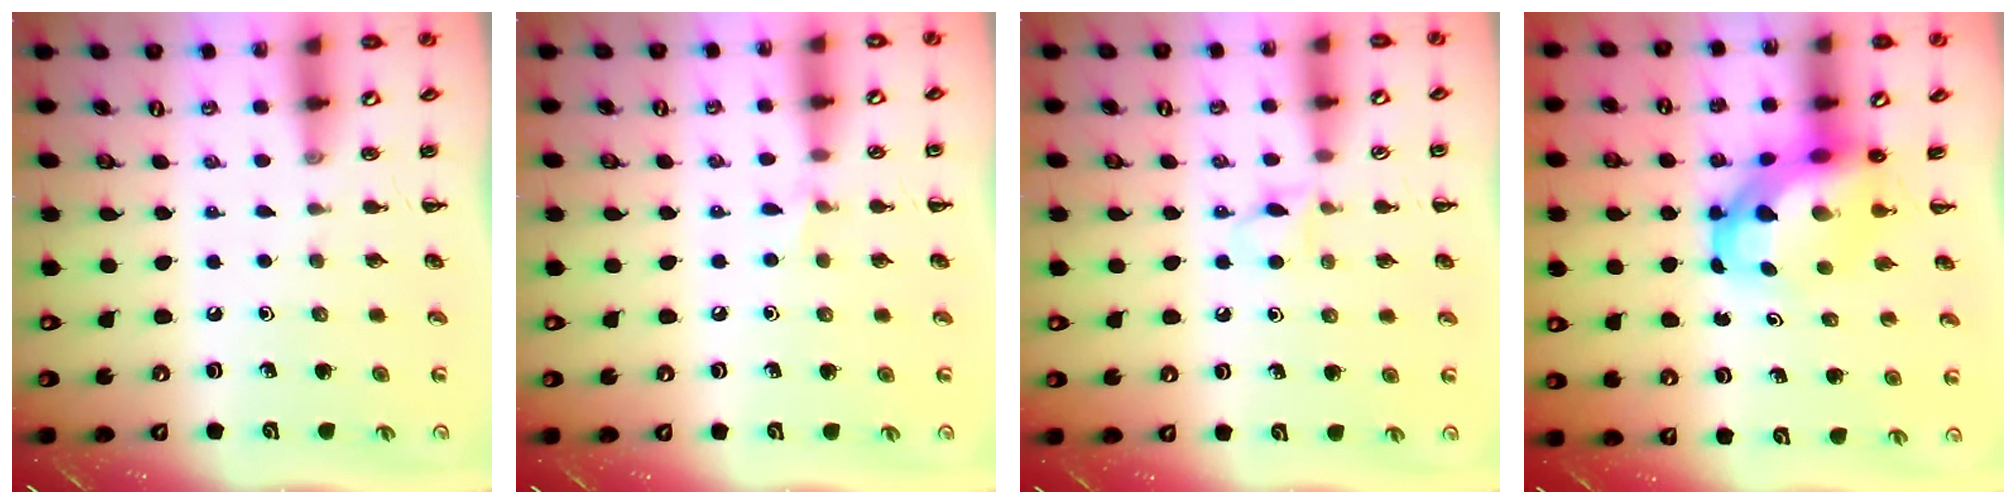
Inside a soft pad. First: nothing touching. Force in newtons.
{"total": 3.6, "press": 3.5, "slide": 1.1}
{"total": 4.4, "press": 4.0, "slide": 1.7}
{"total": 6.4, "press": 6.2, "slide": 1.8}